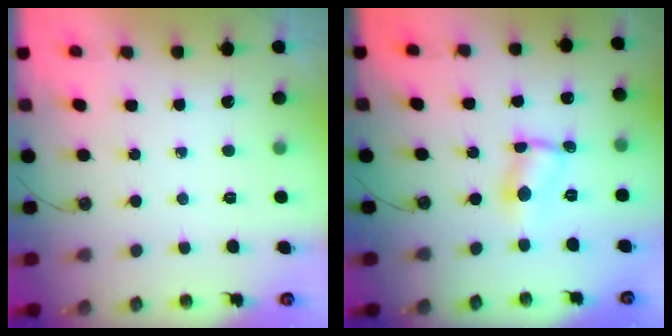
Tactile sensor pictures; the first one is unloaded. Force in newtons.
{"total": 2.0, "press": 2.0, "slide": 0.1}